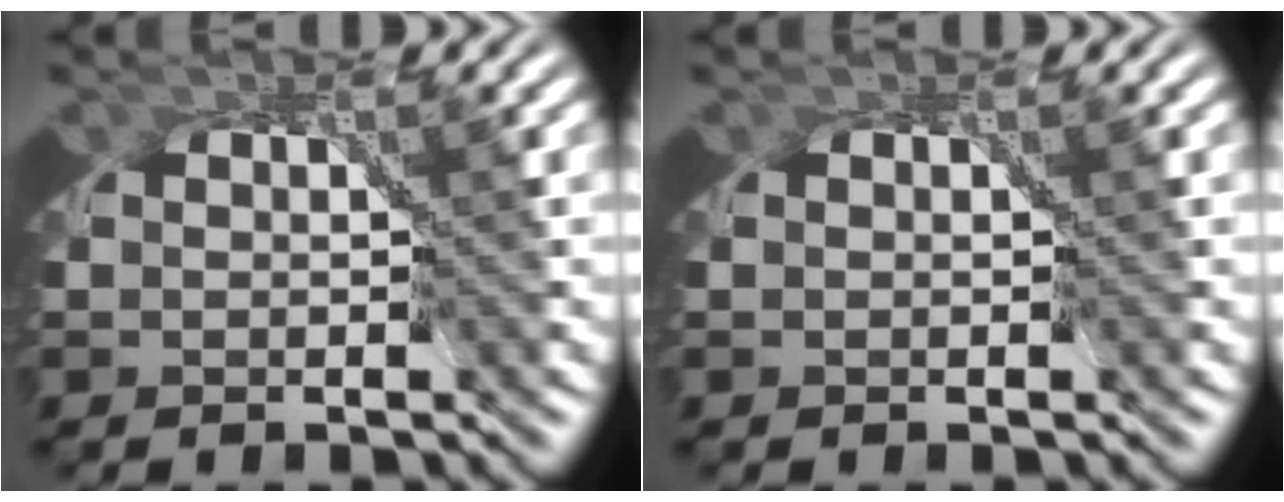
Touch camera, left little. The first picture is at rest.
{"total": 0.0}